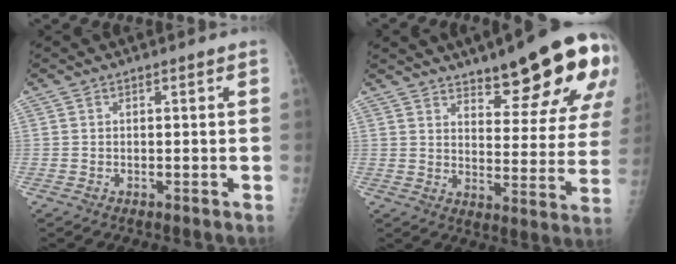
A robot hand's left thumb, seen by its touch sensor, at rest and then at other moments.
{"total": 22.3, "force": [13.6, 6.6, 16.4], "torque": [-0.182, -0.062, 0.184]}